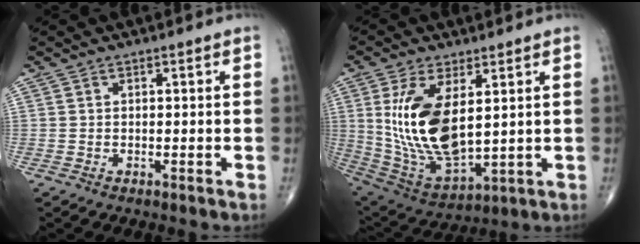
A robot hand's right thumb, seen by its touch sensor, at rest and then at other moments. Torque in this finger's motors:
{"motor_torque": [-0.15, 0.80, 1.44, 0.28, 0.37]}